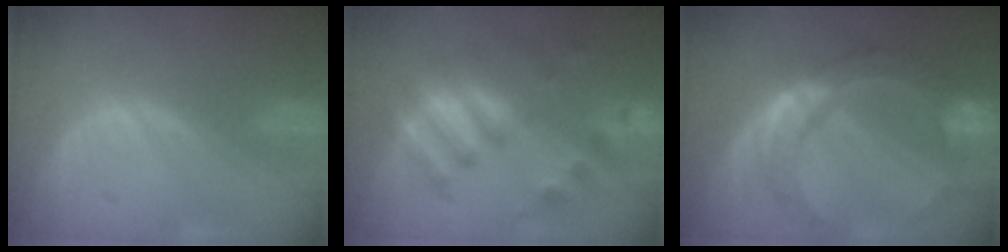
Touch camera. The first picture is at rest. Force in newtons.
{"total": 8.8, "press": 8.1, "slide": 3.3}
{"total": 10.4, "press": 10.4, "slide": 1.1}